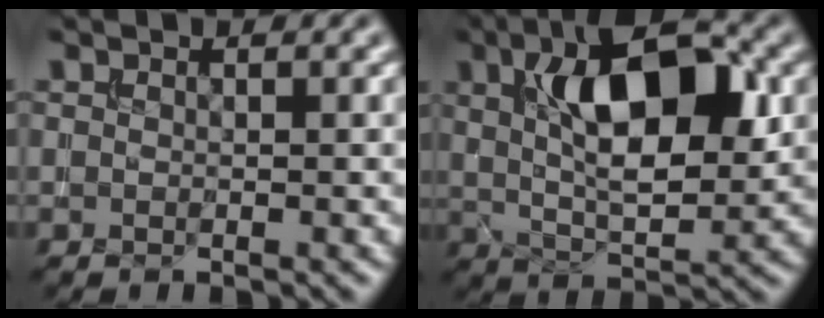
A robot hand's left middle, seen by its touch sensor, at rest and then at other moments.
{"total": 10.2, "force": [2.8, 4.3, 8.9], "torque": [-0.140, 0.012, 0.044]}